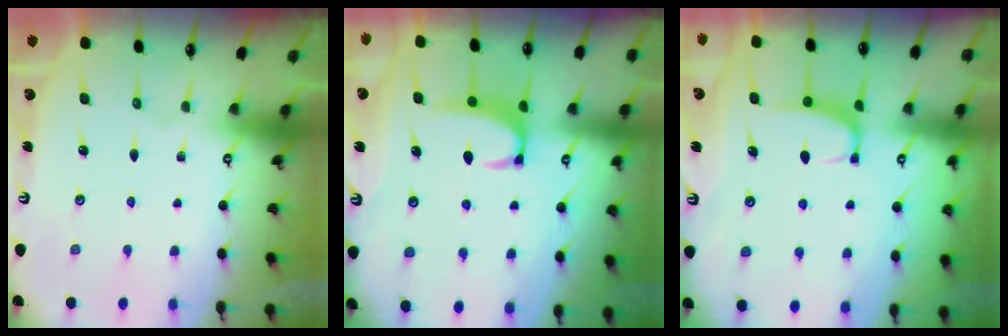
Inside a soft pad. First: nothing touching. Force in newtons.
{"total": 2.4, "press": 2.3, "slide": 0.6}
{"total": 2.4, "press": 2.3, "slide": 0.7}